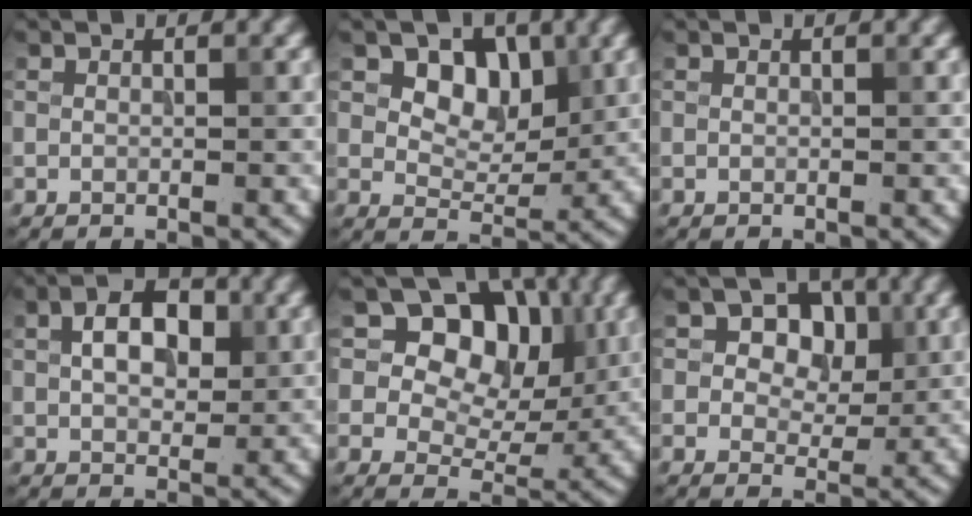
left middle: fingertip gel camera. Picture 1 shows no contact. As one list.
[{"total": 4.5, "force": [1.9, 3.2, 2.5], "torque": [-0.037, -0.009, 0.027]}, {"total": 0.0}, {"total": 4.6, "force": [1.2, 2.9, 3.4], "torque": [-0.058, 0.007, 0.016]}, {"total": 10.1, "force": [4.3, 7.1, 5.8], "torque": [-0.090, 0.022, 0.043]}, {"total": 4.6, "force": [1.4, 3.3, 2.9], "torque": [-0.040, 0.002, 0.005]}]